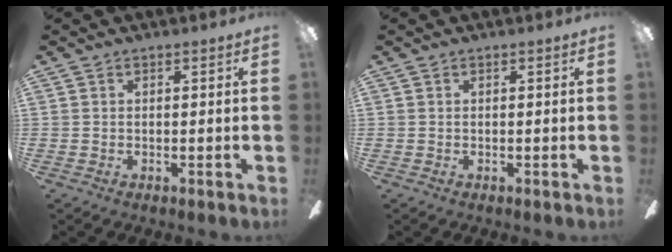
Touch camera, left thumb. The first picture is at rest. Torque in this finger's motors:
{"motor_torque": [0.00, 0.00, -0.03, 0.03, 0.00]}